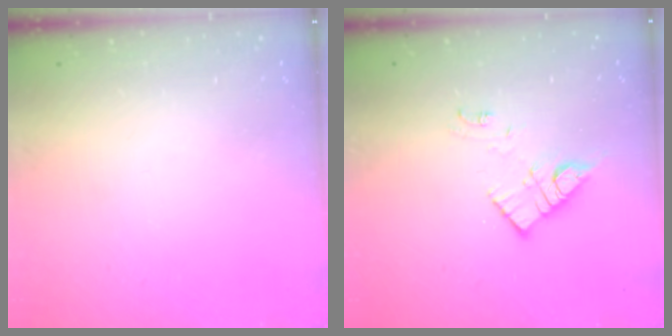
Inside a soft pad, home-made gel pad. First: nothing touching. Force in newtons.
{"total": 11.5, "press": 11.5, "slide": 0.6}